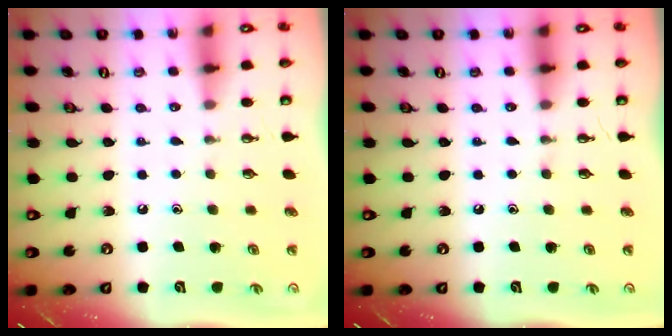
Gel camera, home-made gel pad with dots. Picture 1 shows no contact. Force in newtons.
{"total": 0.0}